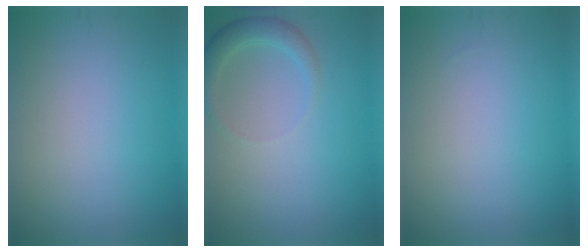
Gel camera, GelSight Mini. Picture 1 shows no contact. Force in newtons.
{"total": 2.2, "press": 2.2, "slide": 0.2}
{"total": 0.0}